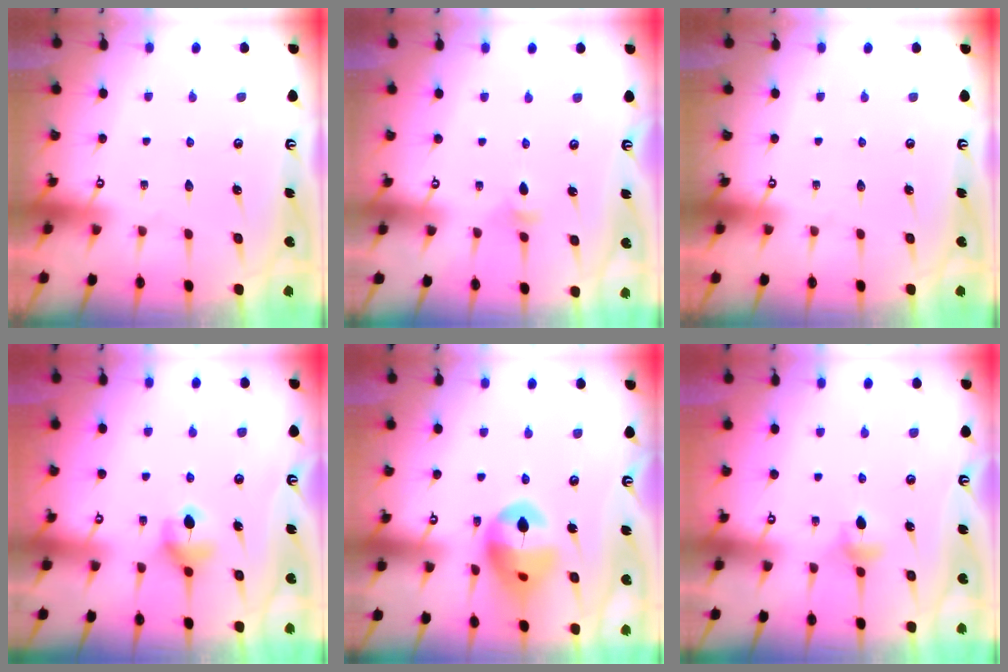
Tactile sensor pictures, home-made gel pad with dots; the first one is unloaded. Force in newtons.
{"total": 3.1, "press": 3.0, "slide": 0.8}
{"total": 0.0}
{"total": 5.7, "press": 5.6, "slide": 0.9}
{"total": 14.0, "press": 13.9, "slide": 1.5}
{"total": 4.0, "press": 3.9, "slide": 0.7}